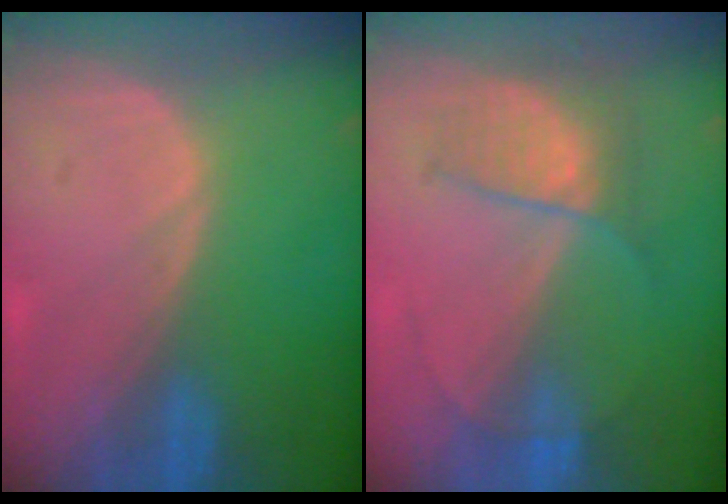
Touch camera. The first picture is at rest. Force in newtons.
{"total": 5.8, "press": 5.5, "slide": 2.1}